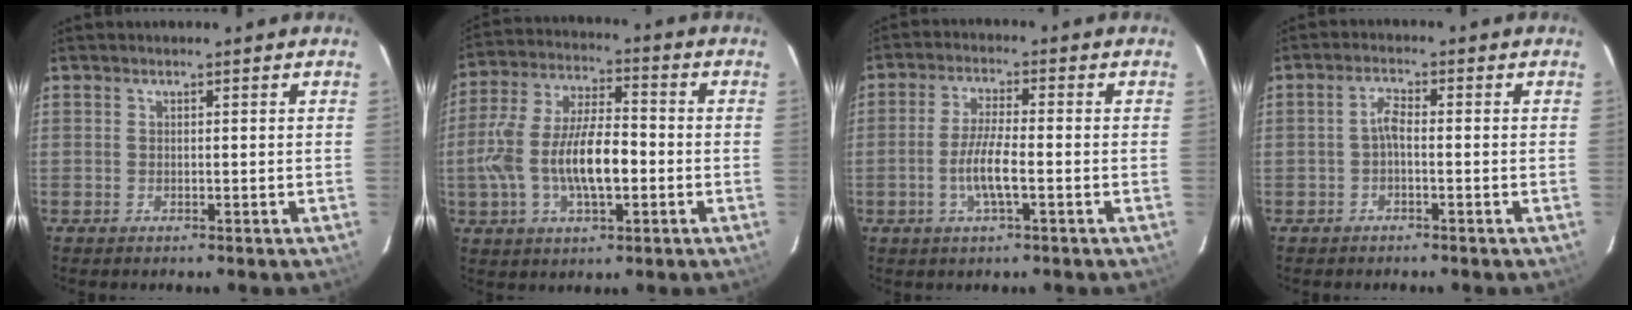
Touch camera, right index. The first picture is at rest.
{"total": 14.3, "force": [-2.8, 5.5, 13.0], "torque": [-0.263, 0.002, -0.050]}
{"total": 6.2, "force": [-1.9, 0.8, 5.9], "torque": [-0.118, -0.003, -0.038]}
{"total": 2.2, "force": [-0.8, 0.6, 2.0], "torque": [-0.043, 0.009, -0.017]}